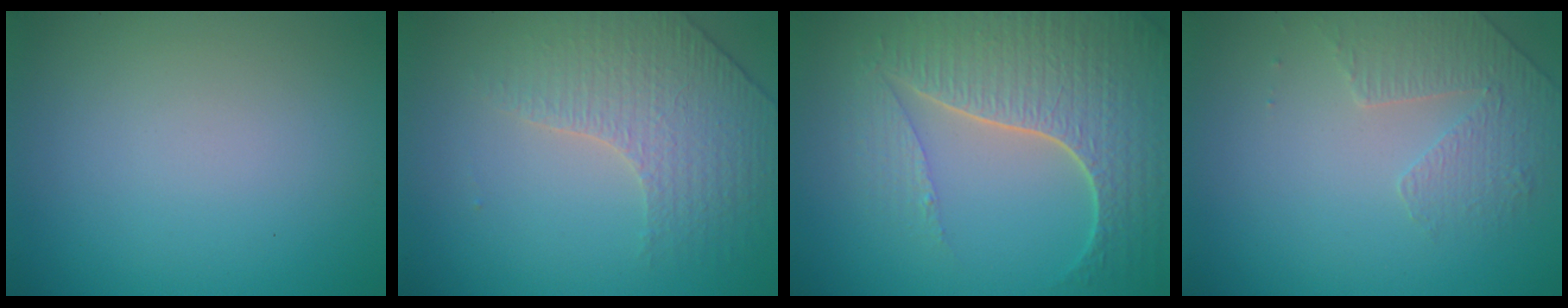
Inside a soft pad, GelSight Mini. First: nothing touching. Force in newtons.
{"total": 3.9, "press": 3.2, "slide": 2.2}
{"total": 7.7, "press": 5.7, "slide": 5.2}
{"total": 1.8, "press": 1.4, "slide": 1.0}